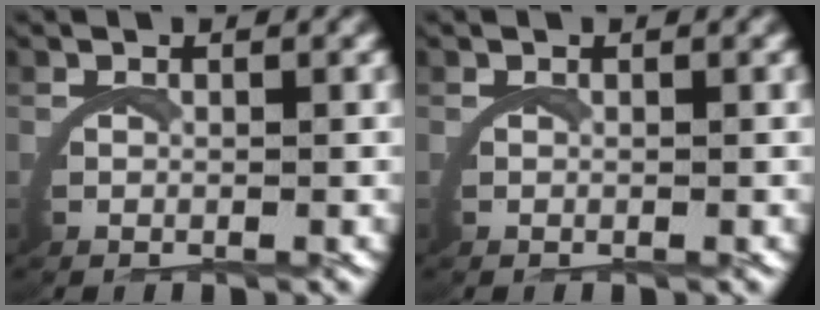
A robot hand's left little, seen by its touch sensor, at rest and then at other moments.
{"total": 0.0}